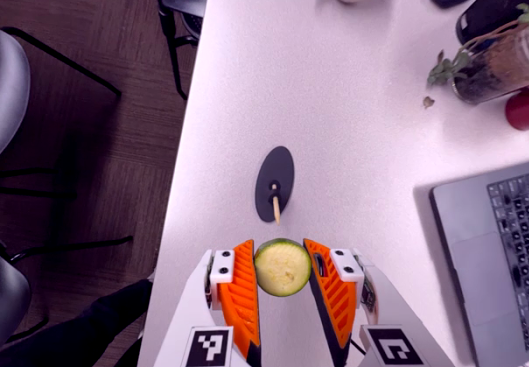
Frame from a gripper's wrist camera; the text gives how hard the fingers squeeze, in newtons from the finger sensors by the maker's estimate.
{"total": 10.1, "left": 10.0, "right": 10.2}